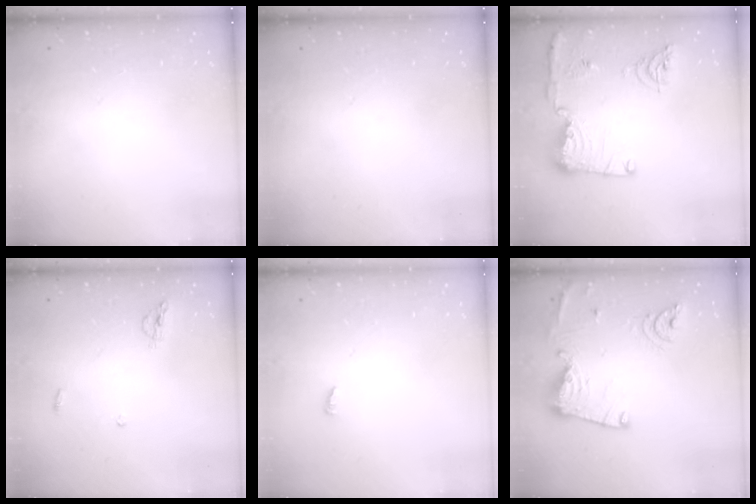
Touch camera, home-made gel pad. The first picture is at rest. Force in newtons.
{"total": 0.0}
{"total": 15.2, "press": 14.8, "slide": 3.3}
{"total": 5.0, "press": 4.9, "slide": 0.2}
{"total": 2.7, "press": 2.7, "slide": 0.2}
{"total": 17.0, "press": 16.9, "slide": 1.7}